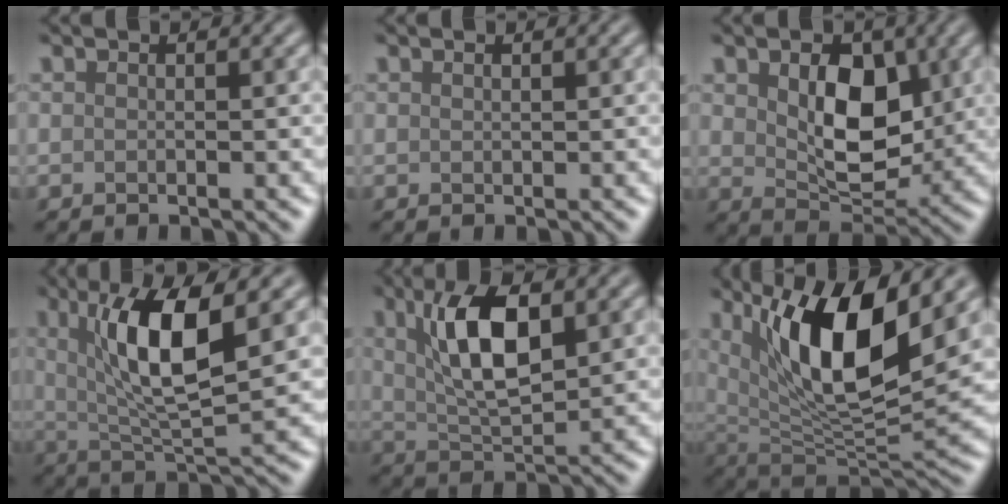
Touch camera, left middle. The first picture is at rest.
{"total": 0.0}
{"total": 6.7, "force": [1.3, 4.1, 5.1], "torque": [-0.087, -0.009, 0.027]}
{"total": 8.4, "force": [2.5, 2.2, 7.8], "torque": [-0.133, -0.008, 0.045]}
{"total": 7.5, "force": [2.4, 3.0, 6.5], "torque": [-0.121, 0.007, 0.041]}
{"total": 11.2, "force": [4.4, 3.8, 9.5], "torque": [-0.161, -0.014, 0.081]}